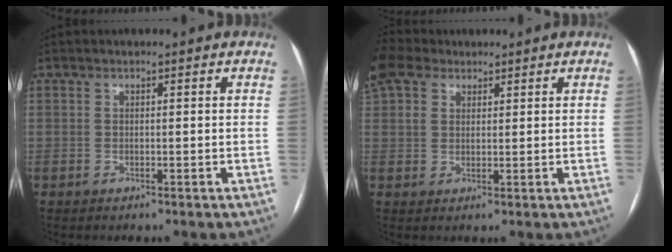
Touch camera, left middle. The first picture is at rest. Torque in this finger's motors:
{"motor_torque": [0.52, -0.19, 1.06, 0.21]}